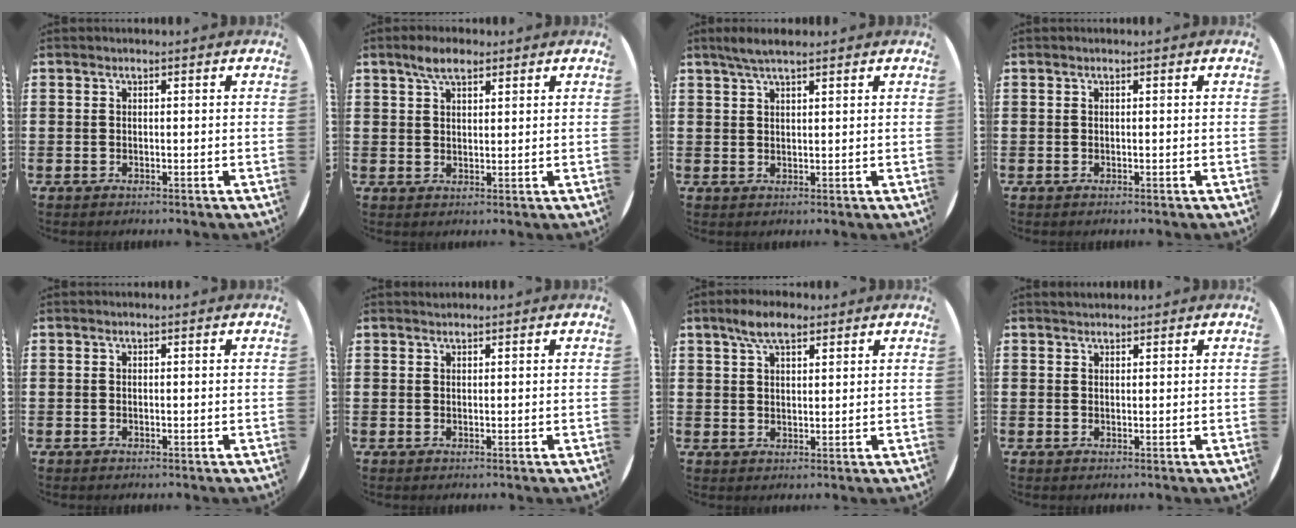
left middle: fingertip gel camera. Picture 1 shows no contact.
{"total": 3.9, "force": [2.9, 1.6, 2.2], "torque": [-0.039, 0.005, 0.051]}
{"total": 3.0, "force": [2.4, 0.5, 1.8], "torque": [-0.039, 0.006, 0.043]}
{"total": 0.0}
{"total": 0.0}
{"total": 0.6, "force": [0.5, 0.0, -0.1], "torque": [0.002, 0.002, 0.011]}
{"total": 4.2, "force": [3.0, 1.6, 2.4], "torque": [-0.044, 0.005, 0.053]}
{"total": 1.1, "force": [1.0, 0.2, 0.1], "torque": [-0.003, 0.002, 0.020]}